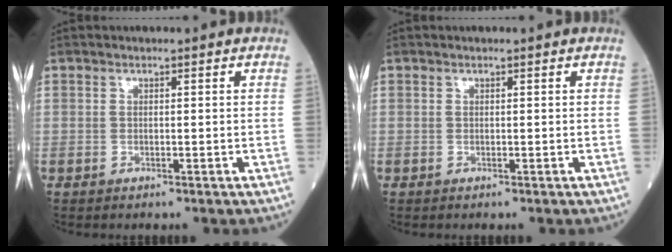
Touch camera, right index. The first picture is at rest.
{"total": 0.0}